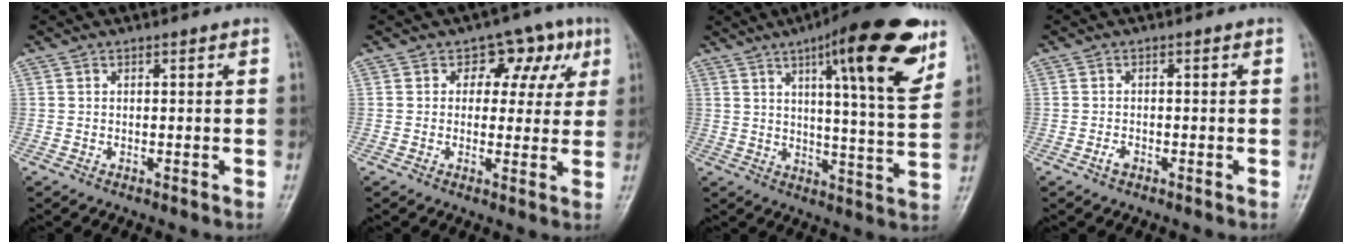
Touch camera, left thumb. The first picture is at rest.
{"total": 8.2, "force": [2.8, 6.0, 4.8], "torque": [-0.004, 0.001, 0.028]}
{"total": 19.7, "force": [10.3, 4.0, 16.3], "torque": [-0.199, -0.042, 0.143]}
{"total": 1.4, "force": [-0.8, 0.8, 0.8], "torque": [-0.017, 0.003, -0.016]}